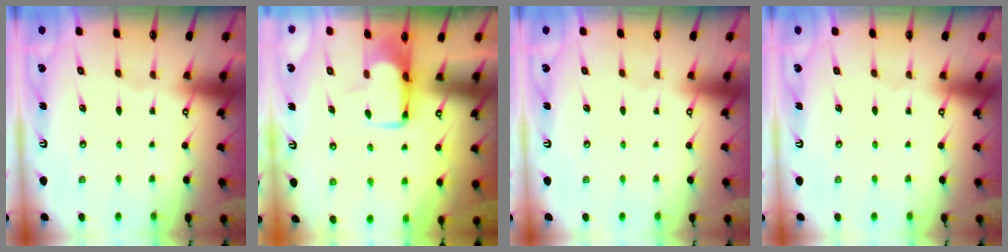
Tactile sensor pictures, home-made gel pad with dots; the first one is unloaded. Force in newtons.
{"total": 2.0, "press": 1.9, "slide": 0.4}
{"total": 0.0}
{"total": 0.0}